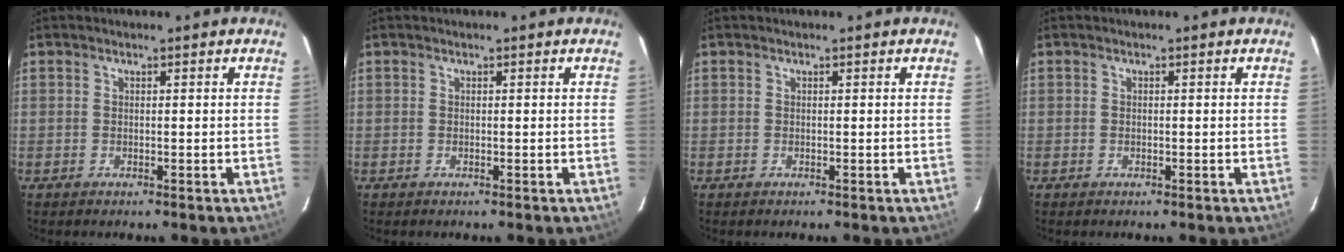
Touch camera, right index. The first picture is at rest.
{"total": 0.0}
{"total": 0.0}
{"total": 0.0}